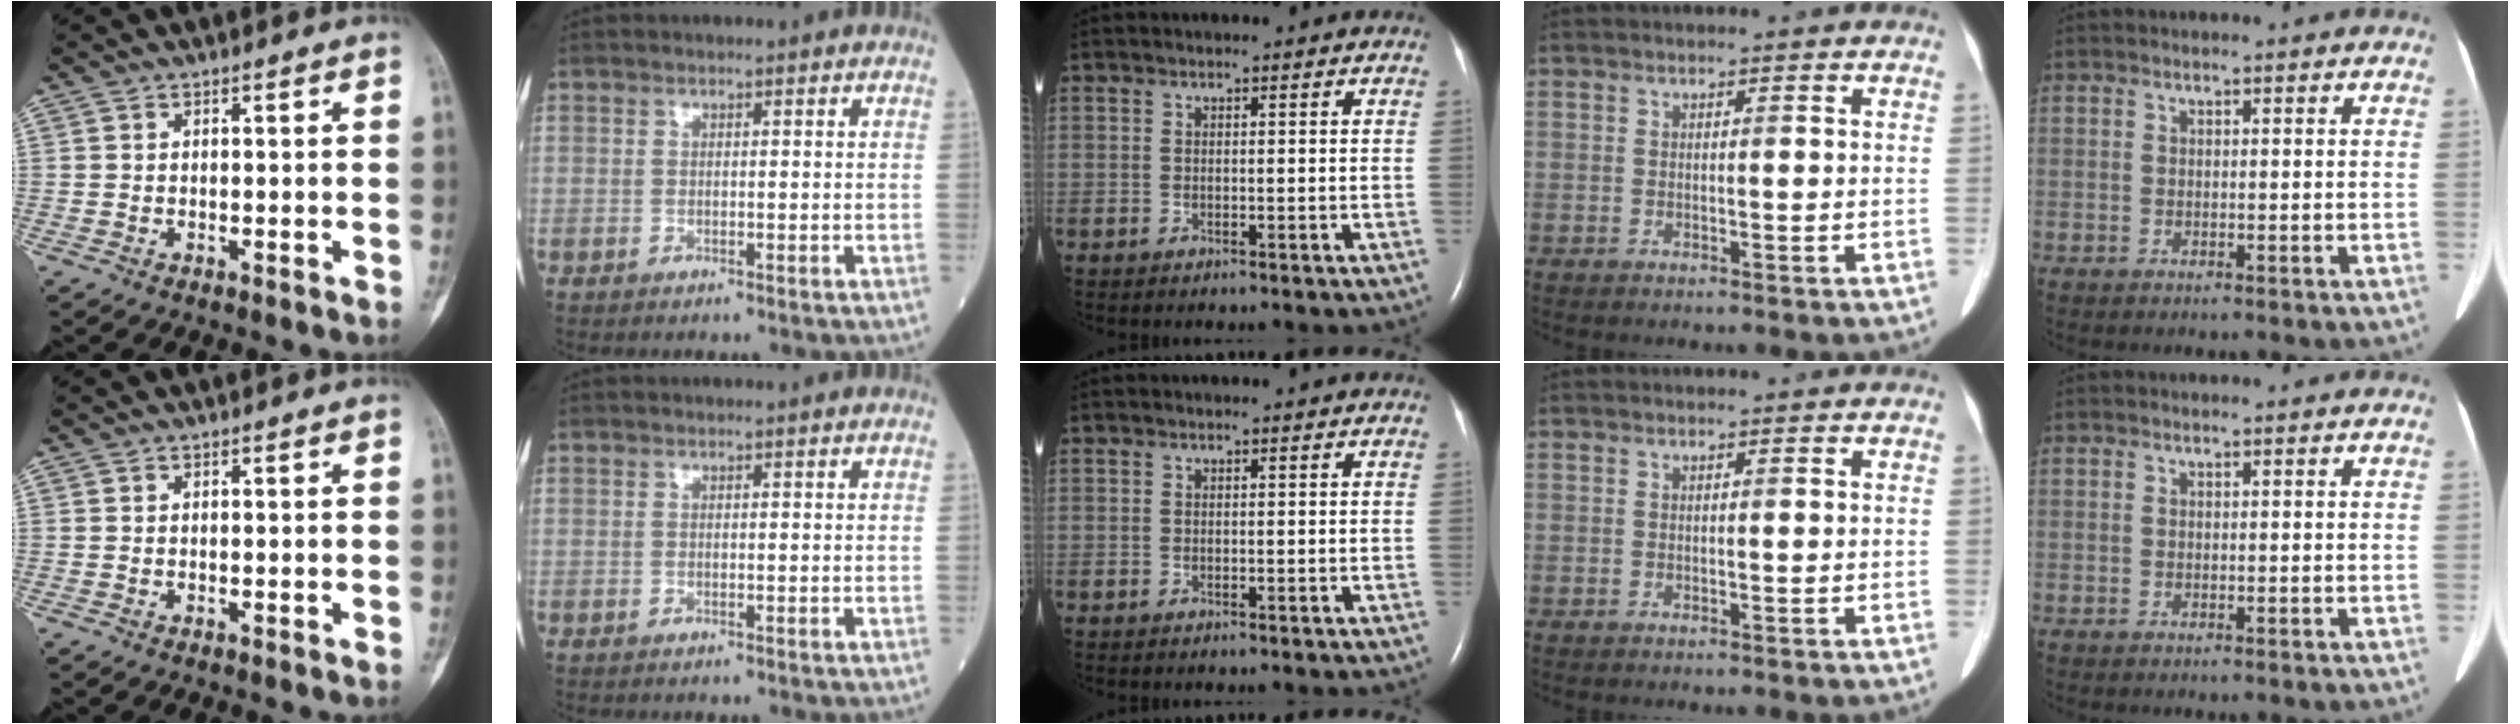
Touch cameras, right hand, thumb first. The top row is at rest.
{}